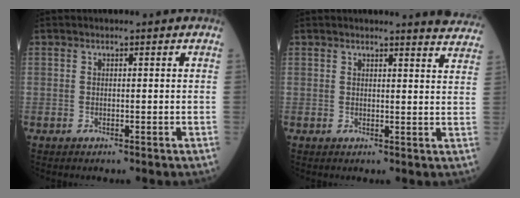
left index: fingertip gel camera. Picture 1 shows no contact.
{"total": 6.5, "force": [6.5, -0.1, 0.6], "torque": [-0.001, -0.040, 0.048]}